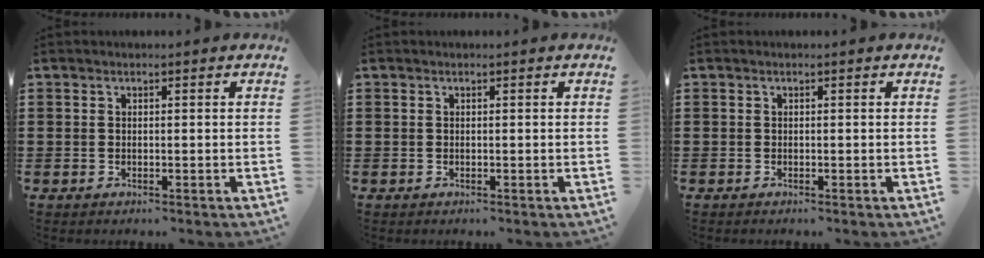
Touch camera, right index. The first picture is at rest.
{"total": 0.0}
{"total": 0.0}